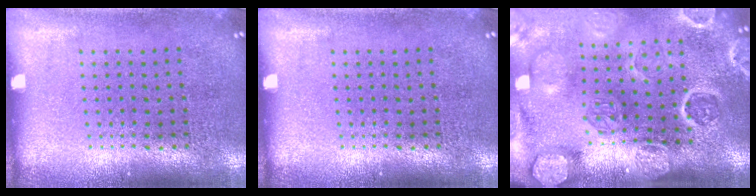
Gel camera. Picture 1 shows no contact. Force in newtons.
{"total": 0.0}
{"total": 4.1, "press": 3.5, "slide": 2.1}